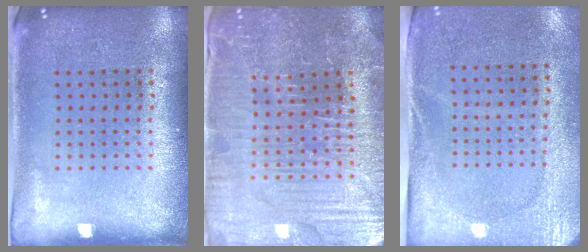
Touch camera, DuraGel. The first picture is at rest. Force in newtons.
{"total": 4.1, "press": 4.1, "slide": 0.5}
{"total": 2.7, "press": 2.2, "slide": 1.5}